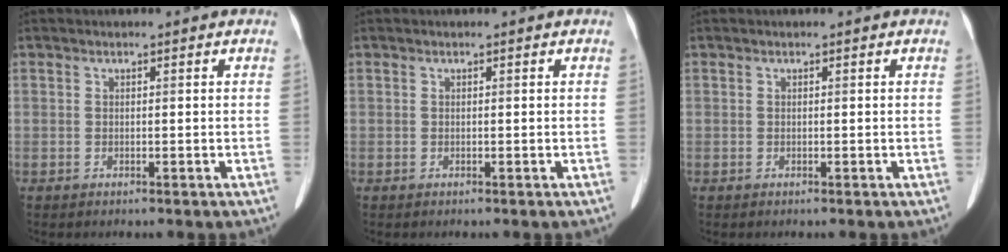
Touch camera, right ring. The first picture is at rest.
{"total": 0.0}
{"total": 0.0}